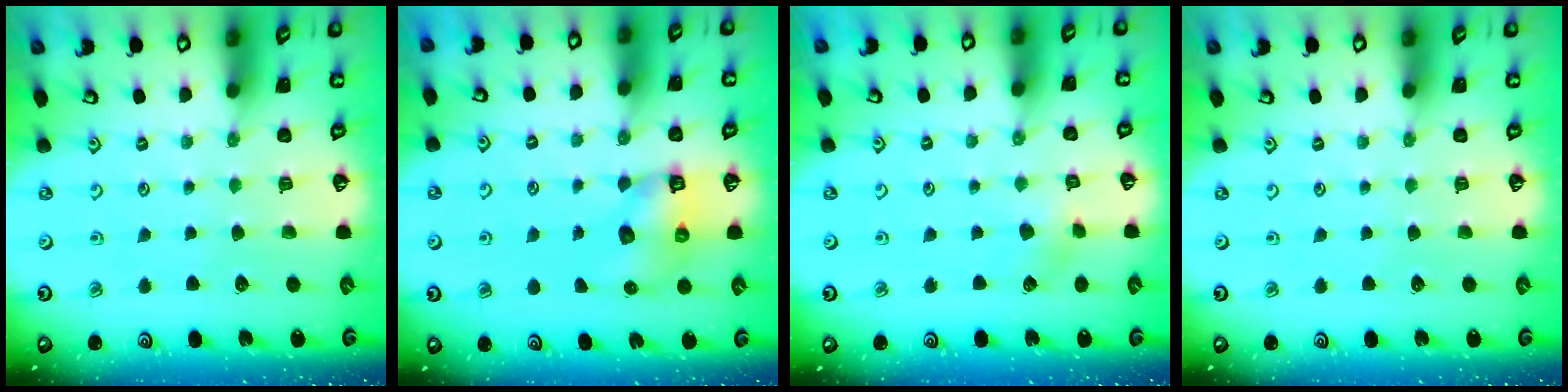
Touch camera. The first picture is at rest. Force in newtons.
{"total": 7.4, "press": 7.4, "slide": 0.6}
{"total": 3.1, "press": 3.1, "slide": 0.5}
{"total": 0.0}